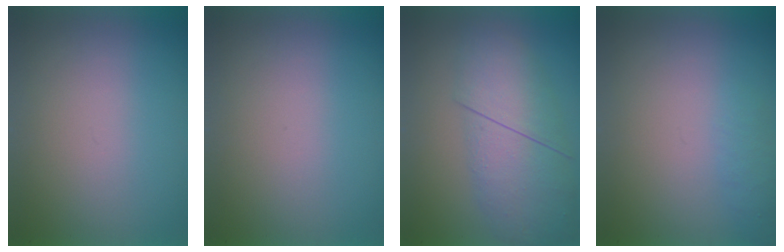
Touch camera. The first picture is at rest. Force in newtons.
{"total": 0.0}
{"total": 4.6}
{"total": 1.4}